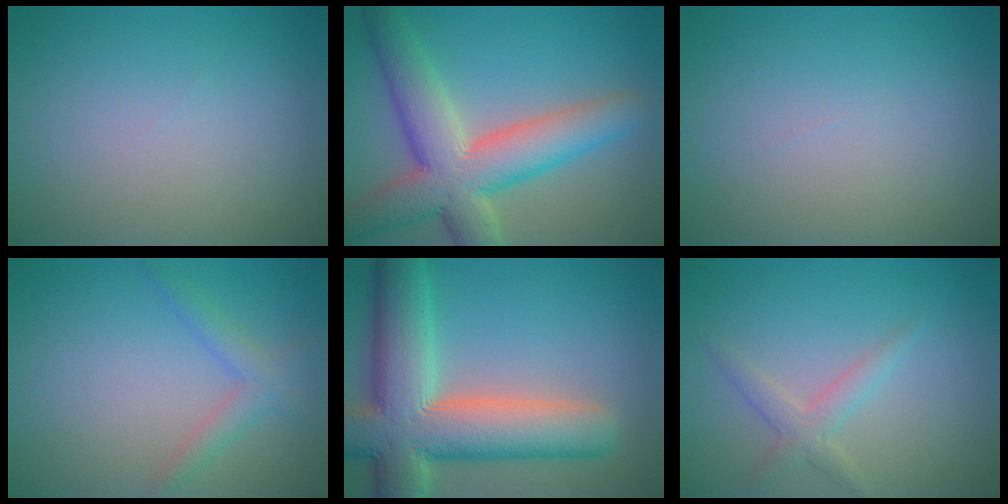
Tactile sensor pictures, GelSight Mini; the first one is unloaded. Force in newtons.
{"total": 9.3, "press": 9.3, "slide": 0.8}
{"total": 0.0}
{"total": 2.3, "press": 2.3, "slide": 0.1}
{"total": 12.6, "press": 12.6, "slide": 1.2}
{"total": 2.1, "press": 2.1, "slide": 0.1}